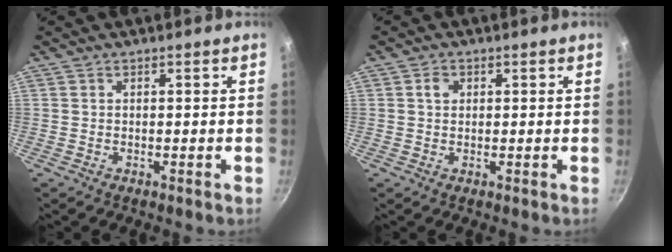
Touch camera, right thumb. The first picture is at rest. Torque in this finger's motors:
{"motor_torque": [0.13, 0.38, 0.76, 0.15, -0.07]}